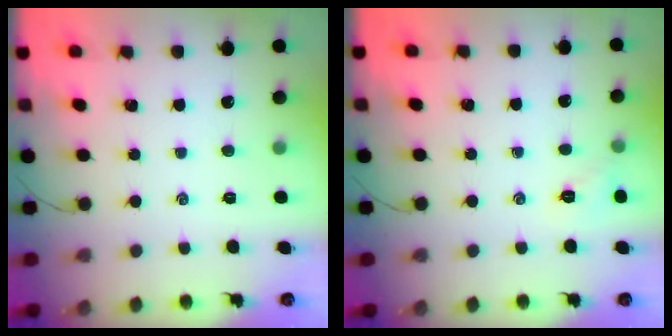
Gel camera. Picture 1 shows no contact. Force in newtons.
{"total": 5.8, "press": 5.5, "slide": 1.6}